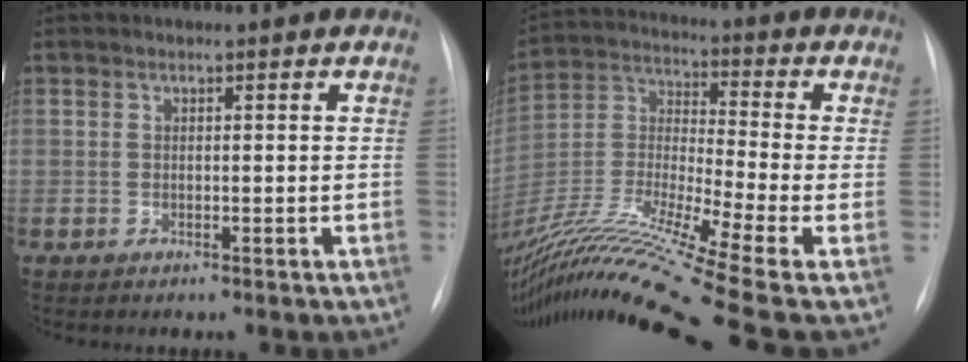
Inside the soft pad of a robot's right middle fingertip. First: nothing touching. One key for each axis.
{"total": 23.8, "fx": -17.3, "fy": -0.8, "fz": 16.3, "tx": -0.330, "ty": -0.031, "tz": -0.320}